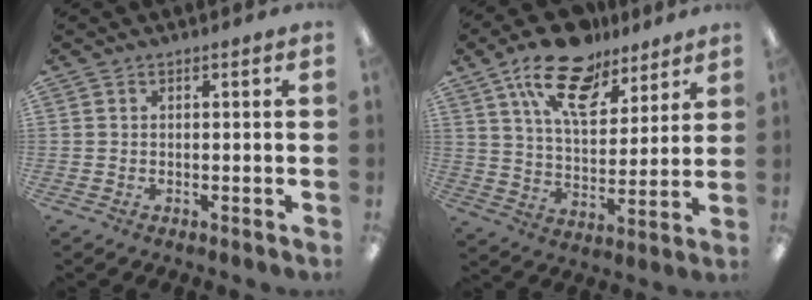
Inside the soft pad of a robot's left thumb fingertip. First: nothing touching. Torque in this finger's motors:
{"motor_torque": [0.49, 0.38, 1.44, -1.33, 0.29]}